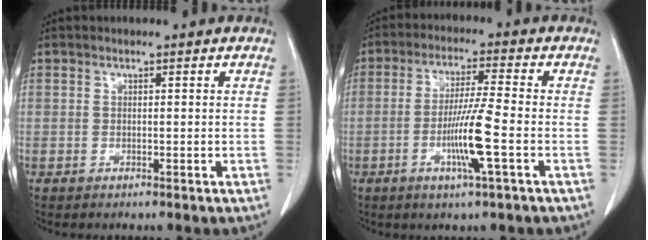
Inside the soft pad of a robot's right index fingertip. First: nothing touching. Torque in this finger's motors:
{"motor_torque": [1.39, 0.15, 0.69, 0.15]}